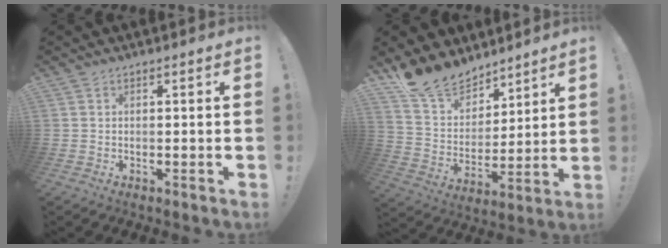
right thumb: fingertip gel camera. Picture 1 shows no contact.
{"total": 15.5, "force": [13.0, 7.8, 3.4], "torque": [-0.083, -0.097, 0.249]}